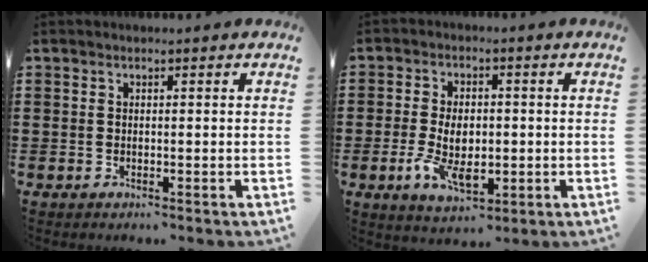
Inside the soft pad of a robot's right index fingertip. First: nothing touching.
{"total": 6.9, "force": [-1.2, 4.0, 5.4], "torque": [-0.119, 0.001, -0.024]}